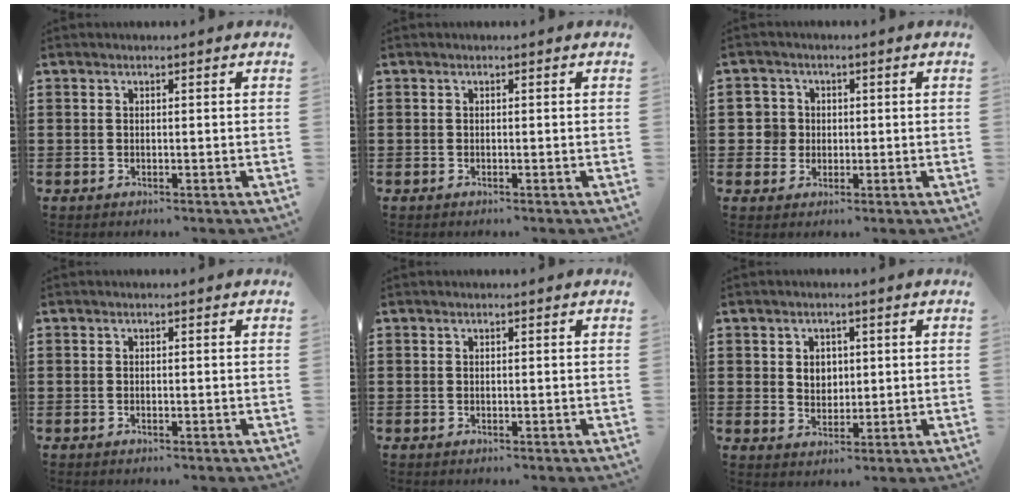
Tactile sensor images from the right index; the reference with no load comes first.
{"total": 0.0}
{"total": 3.7, "force": [0.0, 3.6, 0.6], "torque": [-0.029, 0.012, -0.003]}
{"total": 0.0}
{"total": 0.0}
{"total": 2.9, "force": [0.7, 2.5, 1.3], "torque": [-0.026, 0.007, 0.010]}